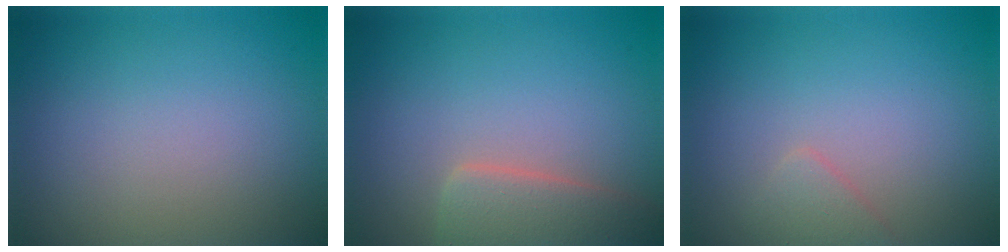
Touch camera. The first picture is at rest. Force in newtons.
{"total": 4.1, "press": 4.1, "slide": 0.1}
{"total": 1.2, "press": 1.2, "slide": 0.1}